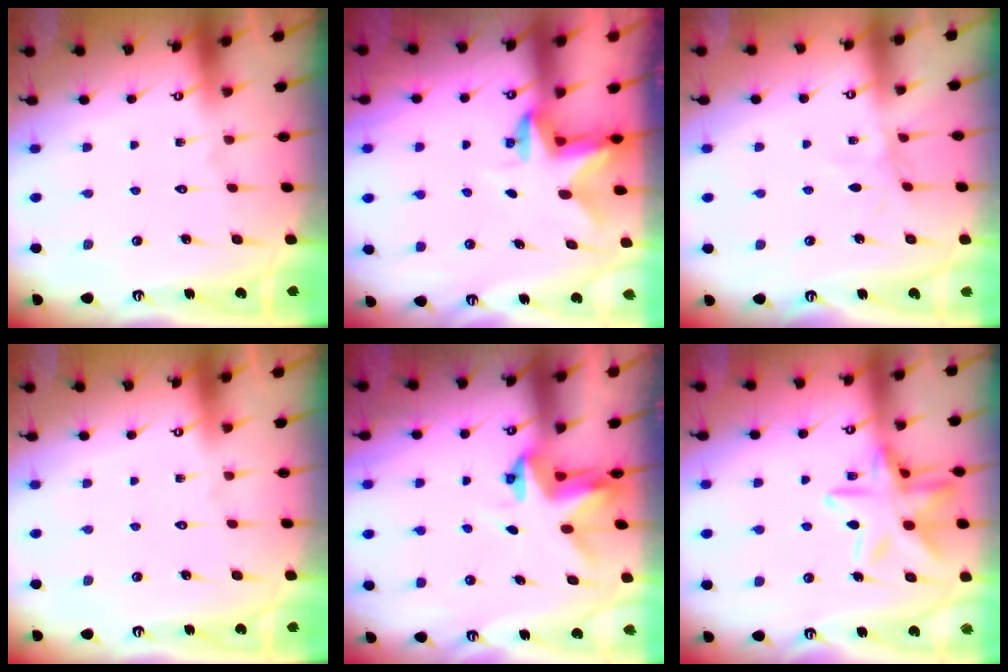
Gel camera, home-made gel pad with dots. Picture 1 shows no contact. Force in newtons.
{"total": 2.7, "press": 2.7, "slide": 0.5}
{"total": 3.3, "press": 3.3, "slide": 0.5}
{"total": 0.0}
{"total": 3.6, "press": 3.6, "slide": 0.2}
{"total": 16.2, "press": 16.1, "slide": 1.3}